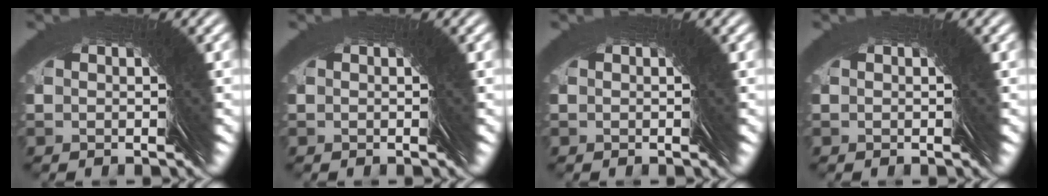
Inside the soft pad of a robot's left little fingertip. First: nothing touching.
{"total": 0.0}
{"total": 0.0}
{"total": 0.0}